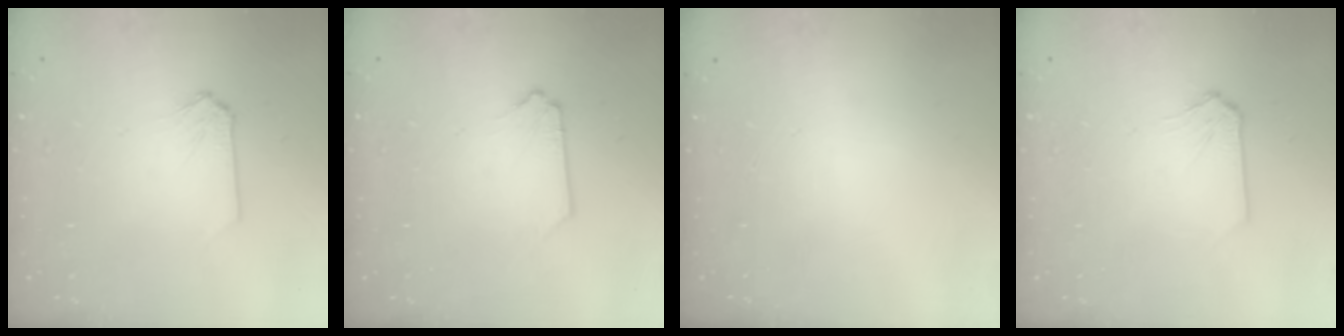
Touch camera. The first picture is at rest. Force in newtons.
{"total": 0.0}
{"total": 0.0}
{"total": 0.5, "press": 0.5, "slide": 0.0}